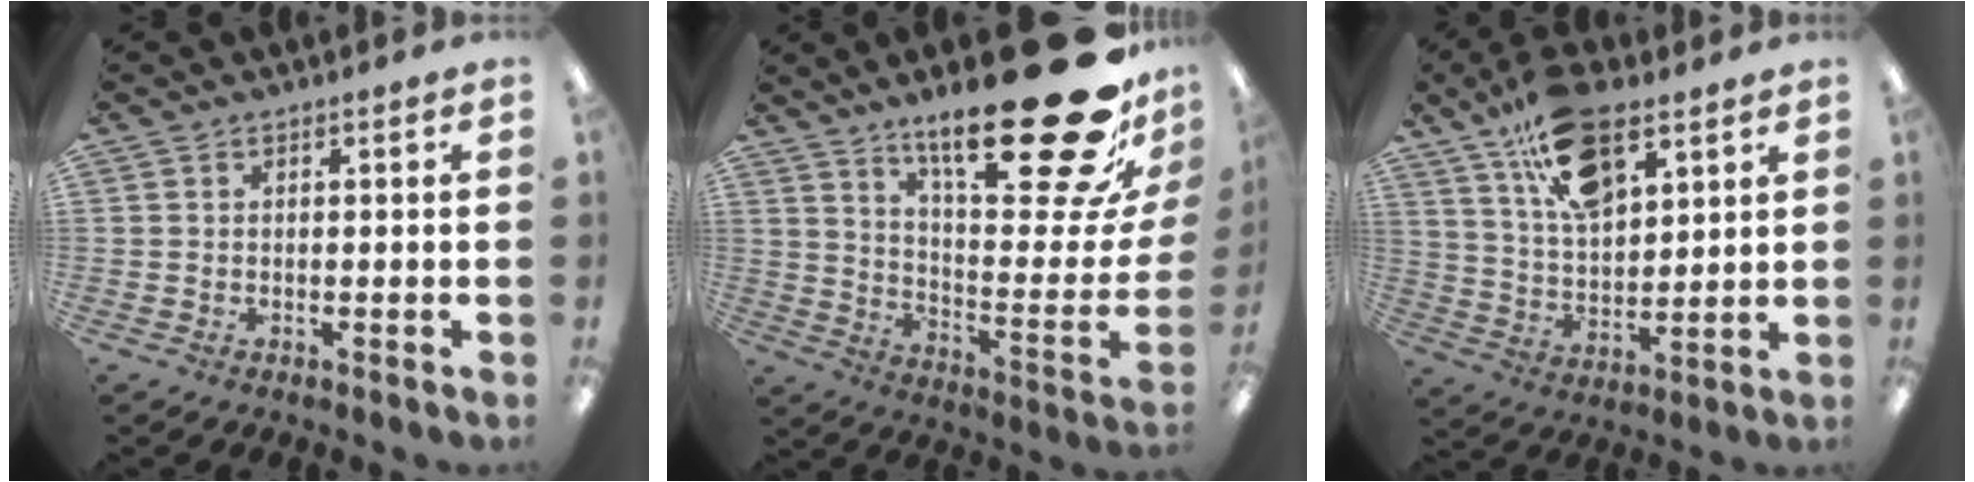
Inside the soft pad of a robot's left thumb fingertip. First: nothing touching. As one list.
[{"total": 31.6, "force": [20.1, 8.1, 22.9], "torque": [-0.324, -0.144, 0.330]}, {"total": 16.4, "force": [10.5, 8.0, 9.8], "torque": [-0.170, -0.040, 0.188]}]